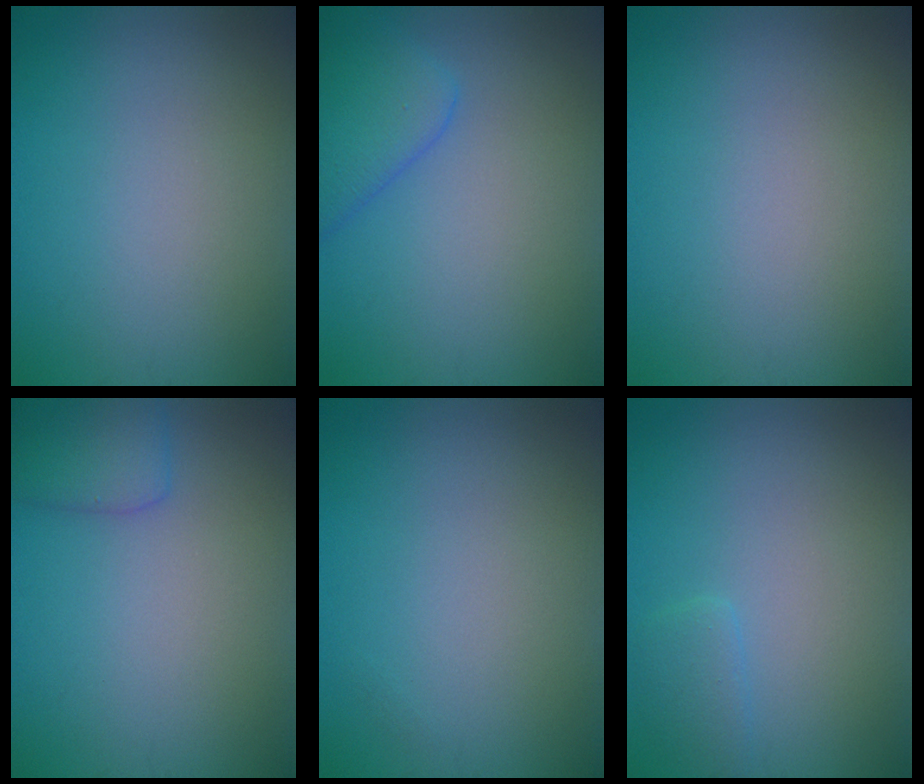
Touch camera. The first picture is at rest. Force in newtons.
{"total": 3.5, "press": 3.5, "slide": 0.2}
{"total": 0.0}
{"total": 2.4, "press": 2.4, "slide": 0.1}
{"total": 0.0}
{"total": 1.4, "press": 1.4, "slide": 0.1}